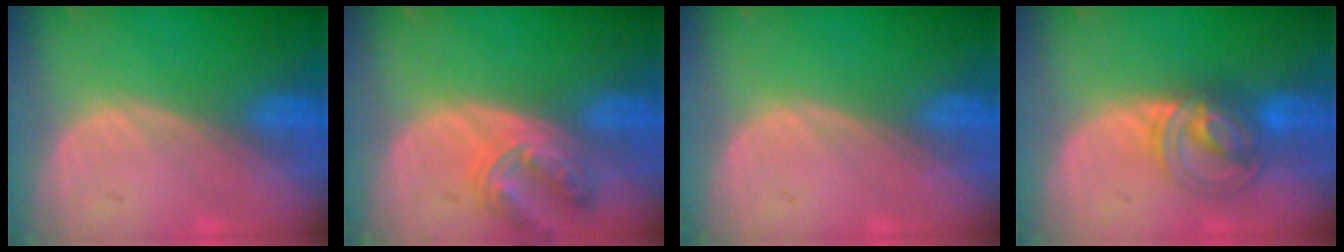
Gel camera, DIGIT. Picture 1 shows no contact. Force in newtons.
{"total": 7.3, "press": 6.5, "slide": 3.4}
{"total": 0.0}
{"total": 6.7, "press": 6.4, "slide": 2.0}